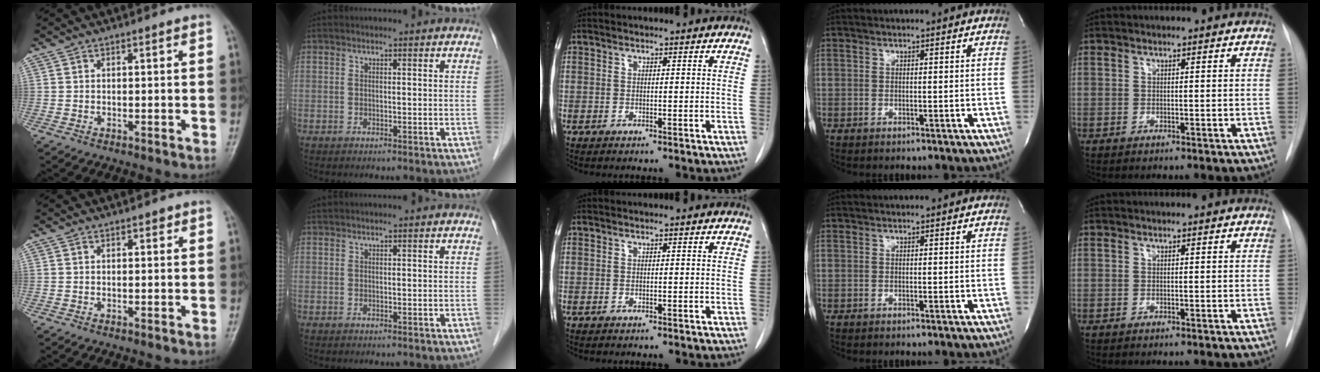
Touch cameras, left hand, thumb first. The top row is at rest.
{"thumb": {"total": 0.9, "force": [0.6, 0.5, 0.4], "torque": [0.002, -0.003, 0.005]}}